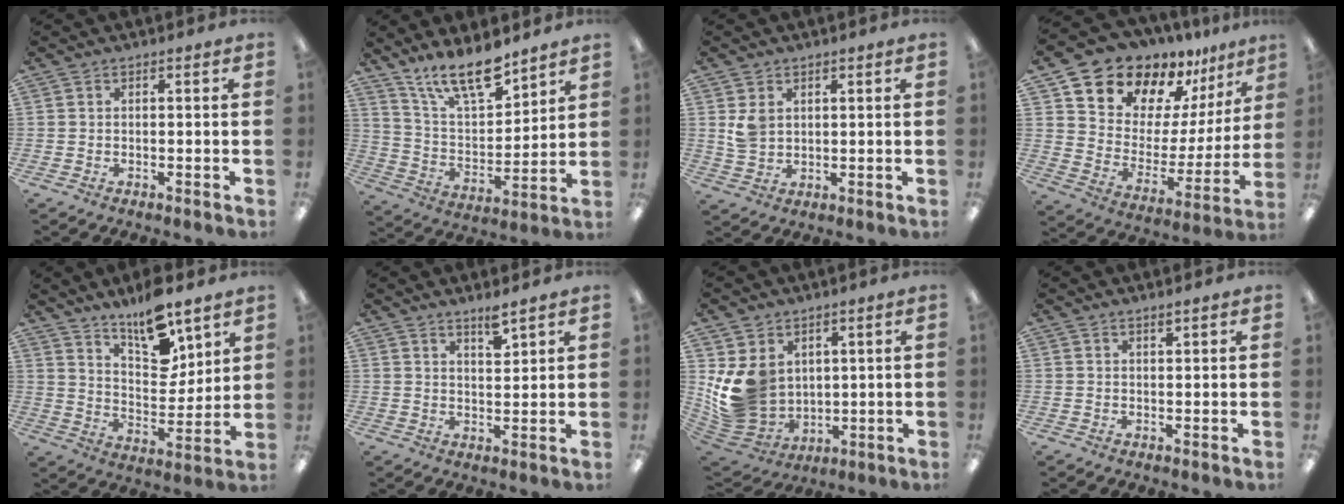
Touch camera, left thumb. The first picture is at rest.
{"total": 15.4, "force": [12.2, 5.2, 7.8], "torque": [-0.145, -0.072, 0.217]}
{"total": 4.9, "force": [1.8, 3.9, 2.4], "torque": [-0.045, 0.002, 0.035]}
{"total": 15.0, "force": [13.6, 6.2, 0.9], "torque": [-0.042, -0.139, 0.246]}
{"total": 13.7, "force": [10.3, 5.5, 7.1], "torque": [-0.112, -0.064, 0.182]}
{"total": 3.5, "force": [3.1, 0.3, 1.6], "torque": [-0.023, -0.020, 0.053]}
{"total": 12.8, "force": [2.4, 11.2, 5.8], "torque": [-0.140, -0.021, 0.056]}
{"total": 1.1, "force": [1.1, 0.2, 0.3], "torque": [-0.008, -0.002, 0.020]}